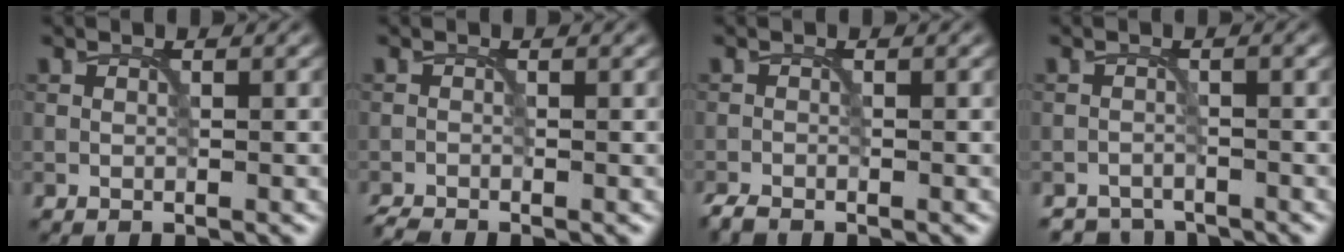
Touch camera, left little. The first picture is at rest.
{"total": 1.3, "force": [-1.3, 0.0, 0.3], "torque": [0.001, -0.008, -0.030]}
{"total": 1.3, "force": [-1.2, 0.2, 0.4], "torque": [-0.009, -0.006, -0.028]}
{"total": 2.4, "force": [-2.4, 0.5, -0.1], "torque": [0.010, -0.001, -0.042]}